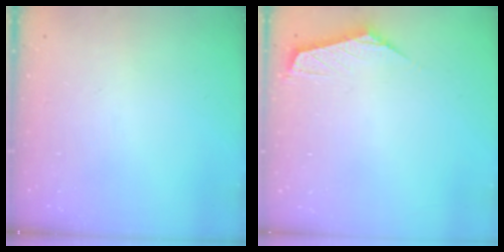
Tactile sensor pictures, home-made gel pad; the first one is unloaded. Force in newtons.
{"total": 1.3, "press": 1.2, "slide": 0.5}